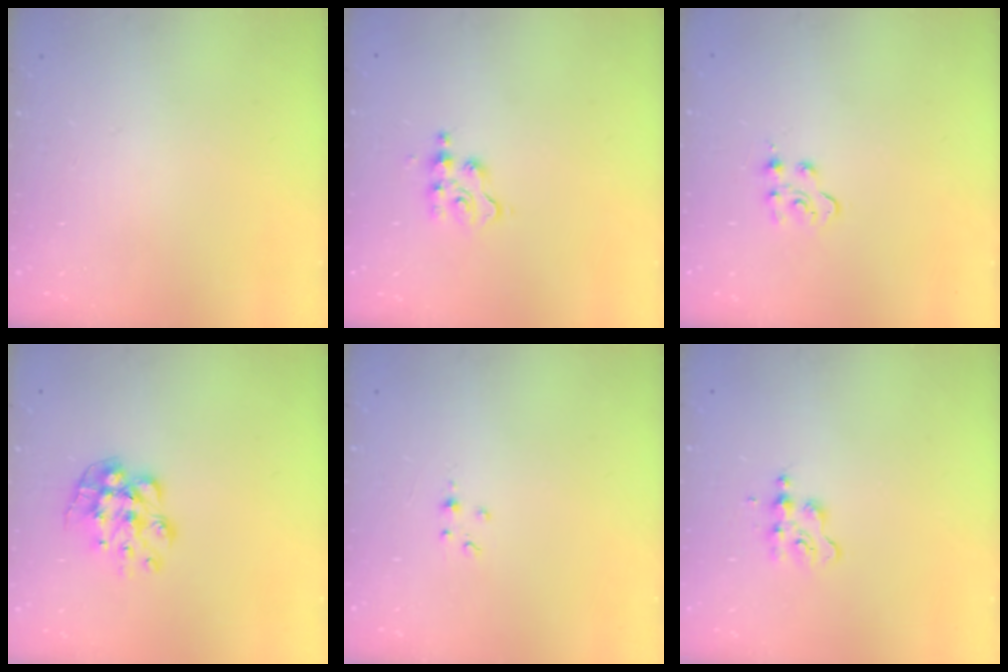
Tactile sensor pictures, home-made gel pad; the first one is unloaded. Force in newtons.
{"total": 3.7, "press": 3.6, "slide": 0.5}
{"total": 3.9, "press": 3.8, "slide": 0.5}
{"total": 9.7, "press": 9.7, "slide": 0.4}
{"total": 1.8, "press": 1.7, "slide": 0.3}
{"total": 2.7, "press": 2.6, "slide": 0.4}